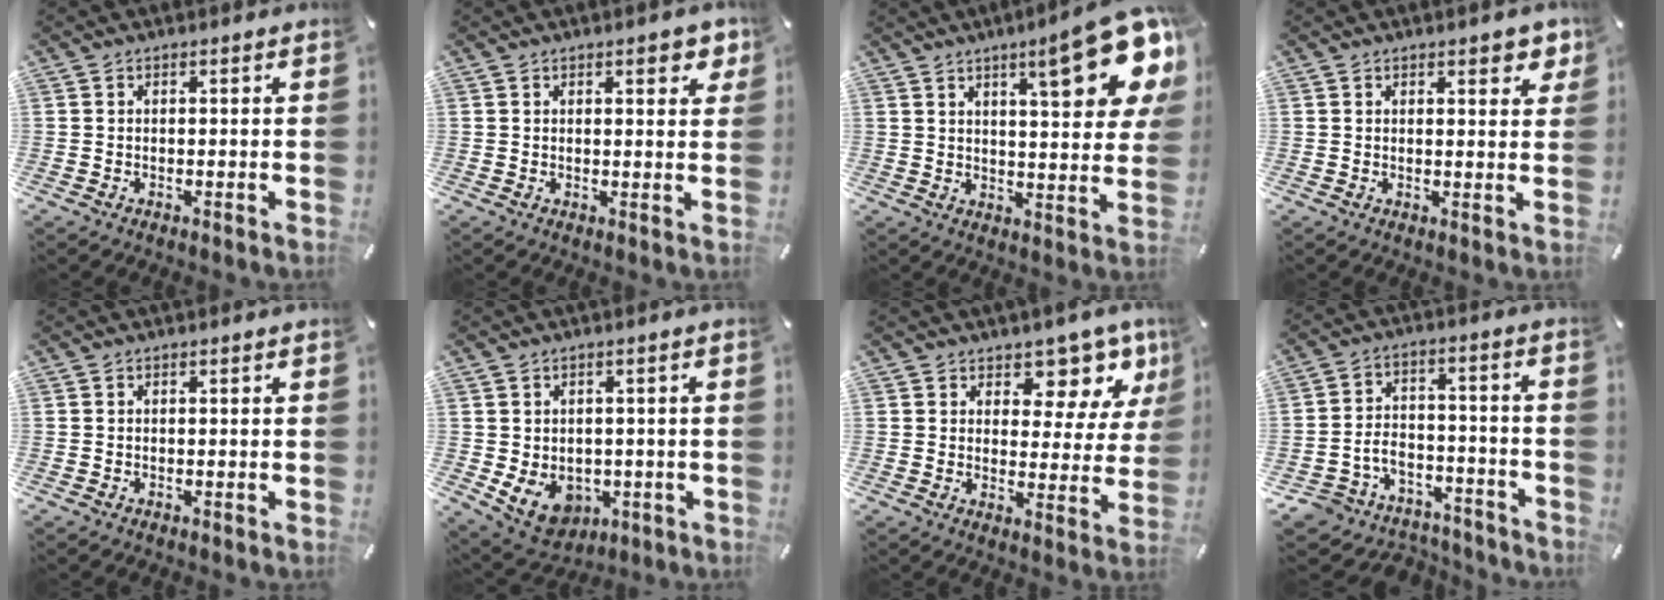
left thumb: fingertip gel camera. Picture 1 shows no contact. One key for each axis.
{"total": 4.1, "fx": 2.2, "fy": 1.7, "fz": 3.0, "tx": -0.033, "ty": -0.008, "tz": 0.031}
{"total": 19.4, "fx": 10.1, "fy": 5.2, "fz": 15.7, "tx": -0.214, "ty": -0.059, "tz": 0.152}
{"total": 3.9, "fx": 2.6, "fy": 1.8, "fz": 2.3, "tx": -0.019, "ty": -0.012, "tz": 0.039}
{"total": 0.0}
{"total": 7.7, "fx": -1.6, "fy": 6.5, "fz": 3.8, "tx": -0.077, "ty": -0.003, "tz": -0.029}
{"total": 9.9, "fx": 7.2, "fy": 5.2, "fz": 4.4, "tx": -0.047, "ty": -0.066, "tz": 0.123}
{"total": 6.8, "fx": -2.9, "fy": 6.0, "fz": 1.3, "tx": -0.022, "ty": 0.018, "tz": -0.049}